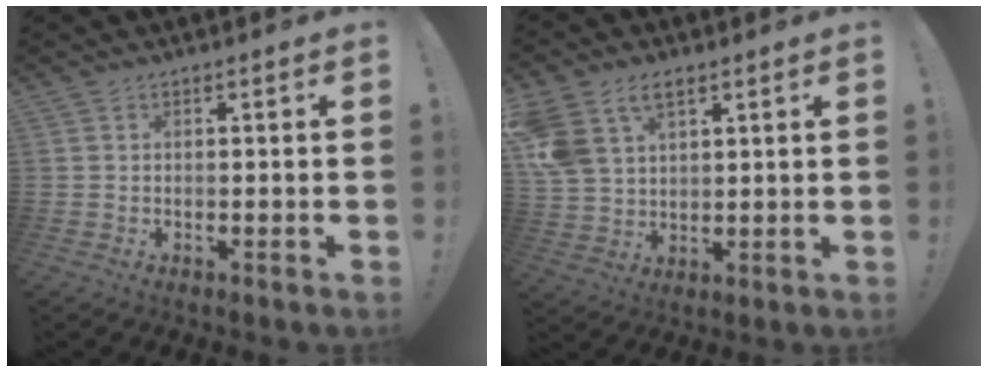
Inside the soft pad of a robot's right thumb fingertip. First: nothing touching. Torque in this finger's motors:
{"motor_torque": [0.46, 0.87, 1.12, 0.39, 0.12]}